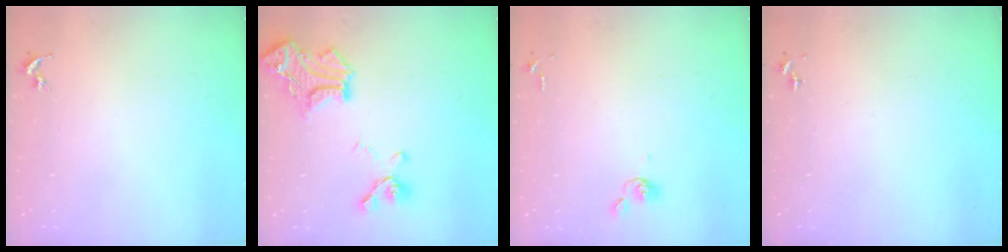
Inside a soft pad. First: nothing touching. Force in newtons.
{"total": 18.5, "press": 18.4, "slide": 1.5}
{"total": 4.1, "press": 4.0, "slide": 0.7}
{"total": 0.0}